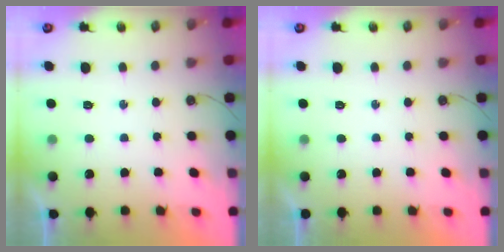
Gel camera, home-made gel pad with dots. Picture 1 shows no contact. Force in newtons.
{"total": 0.0}